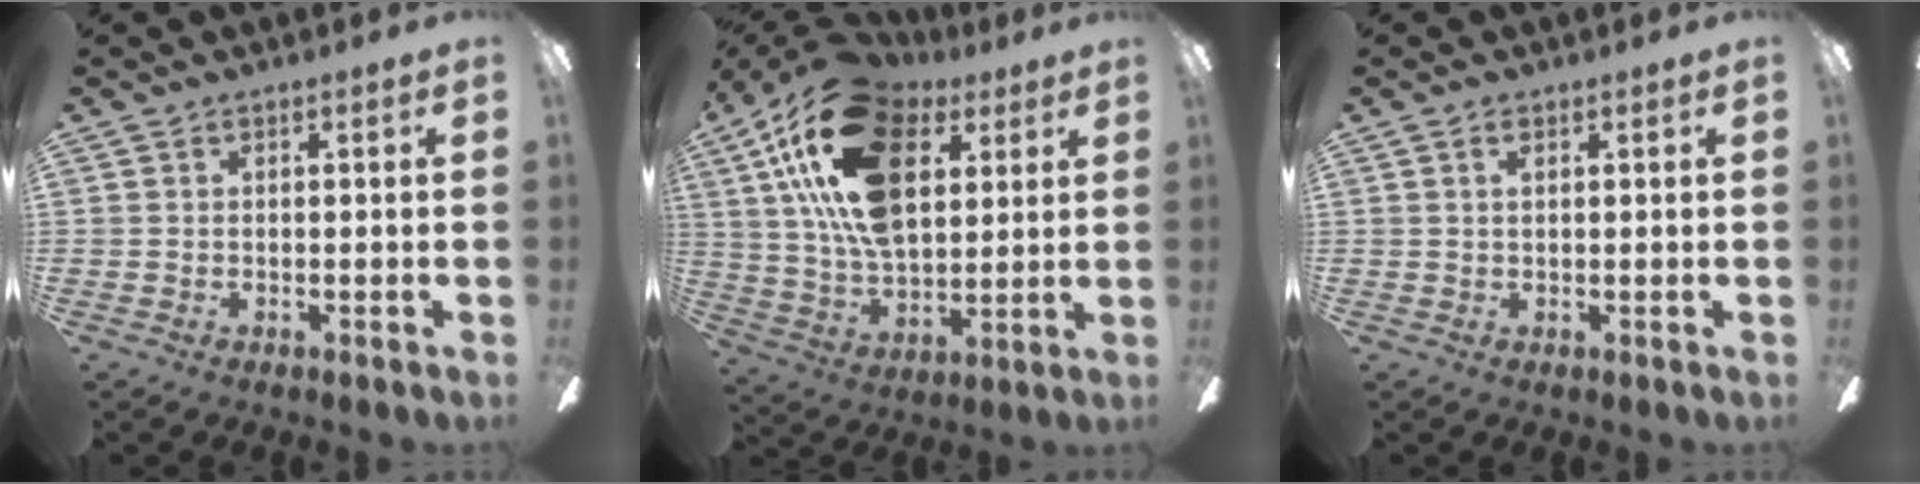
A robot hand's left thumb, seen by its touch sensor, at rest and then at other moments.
{"total": 24.8, "force": [11.1, 14.0, 17.2], "torque": [-0.339, -0.026, 0.190]}
{"total": 1.4, "force": [0.6, 0.7, 1.1], "torque": [-0.025, 0.003, 0.010]}